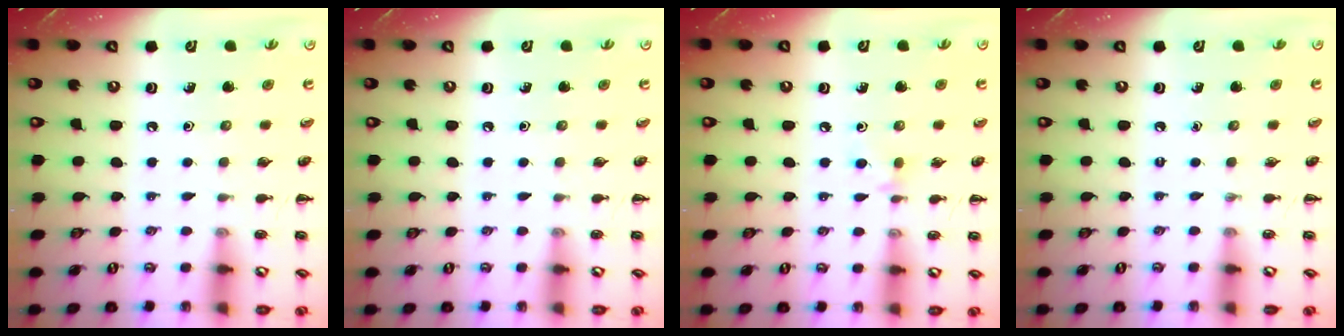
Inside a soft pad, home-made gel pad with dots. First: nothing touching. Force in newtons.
{"total": 0.0}
{"total": 3.7, "press": 3.4, "slide": 1.5}
{"total": 0.0}